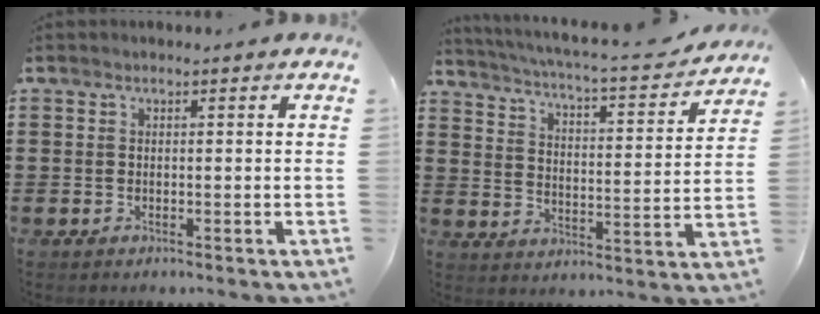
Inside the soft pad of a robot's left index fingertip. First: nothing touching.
{"total": 4.6, "force": [4.1, -0.3, 2.1], "torque": [-0.064, -0.034, 0.059]}